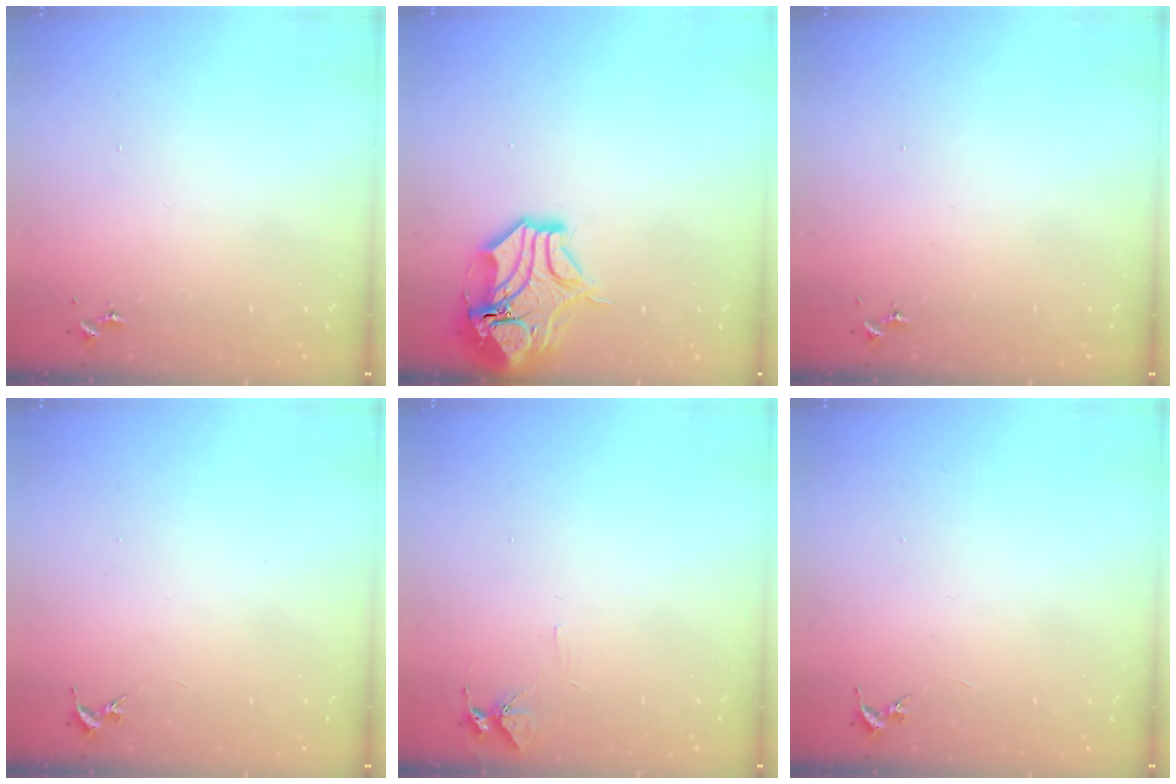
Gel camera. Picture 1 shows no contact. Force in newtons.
{"total": 15.1, "press": 14.9, "slide": 2.5}
{"total": 0.0}
{"total": 0.0}
{"total": 5.4, "press": 5.4, "slide": 0.6}
{"total": 0.0}